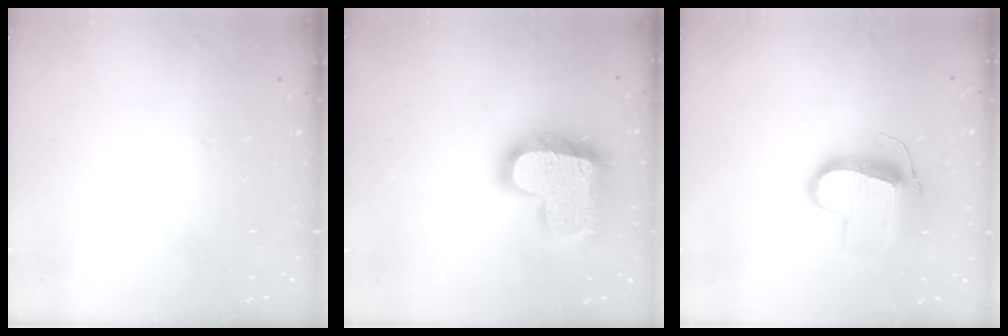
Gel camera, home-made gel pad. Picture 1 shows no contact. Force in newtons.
{"total": 20.5, "press": 20.4, "slide": 1.5}
{"total": 11.7, "press": 11.7, "slide": 0.9}